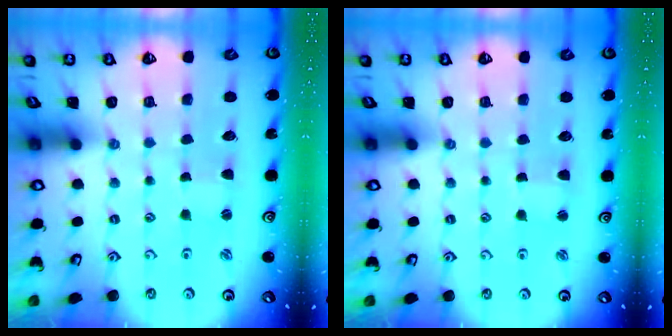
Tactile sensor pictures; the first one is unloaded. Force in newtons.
{"total": 2.0, "press": 2.0, "slide": 0.4}